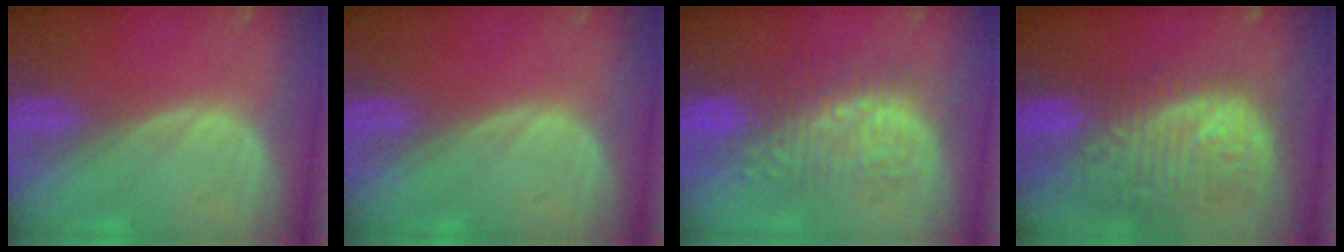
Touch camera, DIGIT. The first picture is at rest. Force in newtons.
{"total": 0.0}
{"total": 8.9, "press": 8.7, "slide": 2.0}
{"total": 12.1, "press": 10.9, "slide": 5.4}